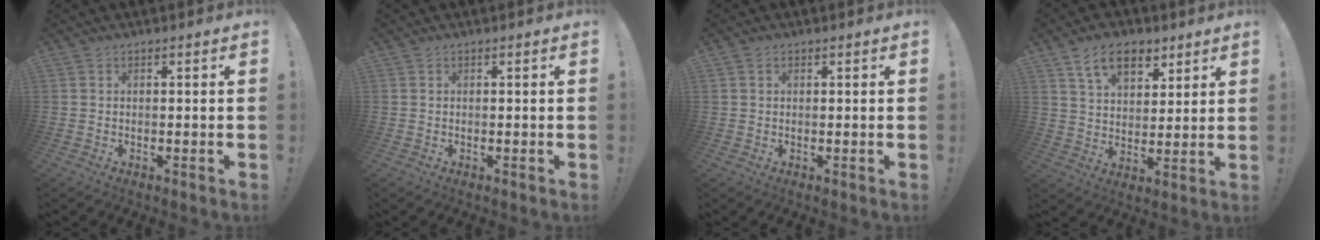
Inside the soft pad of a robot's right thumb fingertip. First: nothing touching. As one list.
[{"total": 0.0}, {"total": 0.8, "force": [0.3, 0.7, 0.2], "torque": [0.004, -0.001, 0.004]}, {"total": 12.0, "force": [7.0, 7.2, 6.6], "torque": [-0.095, -0.026, 0.130]}]